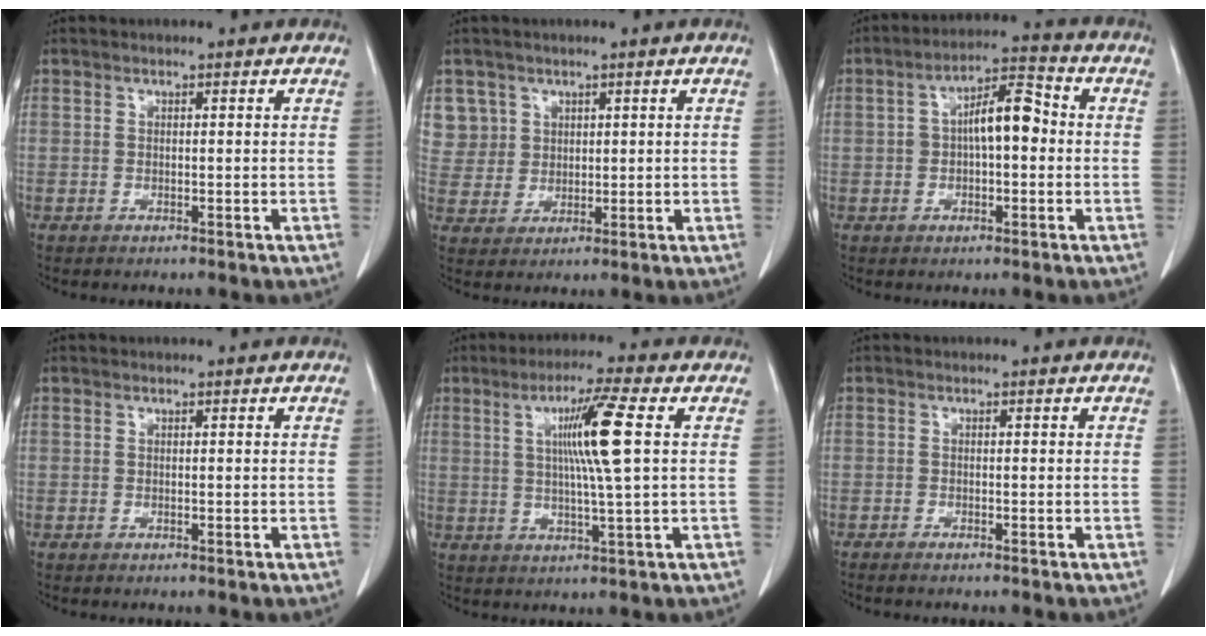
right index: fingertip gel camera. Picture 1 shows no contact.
{"total": 6.4, "force": [3.2, 5.5, -0.3], "torque": [0.018, 0.012, 0.072]}
{"total": 8.1, "force": [0.4, 3.2, 7.5], "torque": [-0.126, 0.034, 0.003]}
{"total": 0.0}
{"total": 9.1, "force": [2.0, -1.0, 8.8], "torque": [-0.157, 0.001, 0.037]}
{"total": 1.4, "force": [-1.2, 0.1, 0.7], "torque": [-0.013, -0.002, -0.017]}